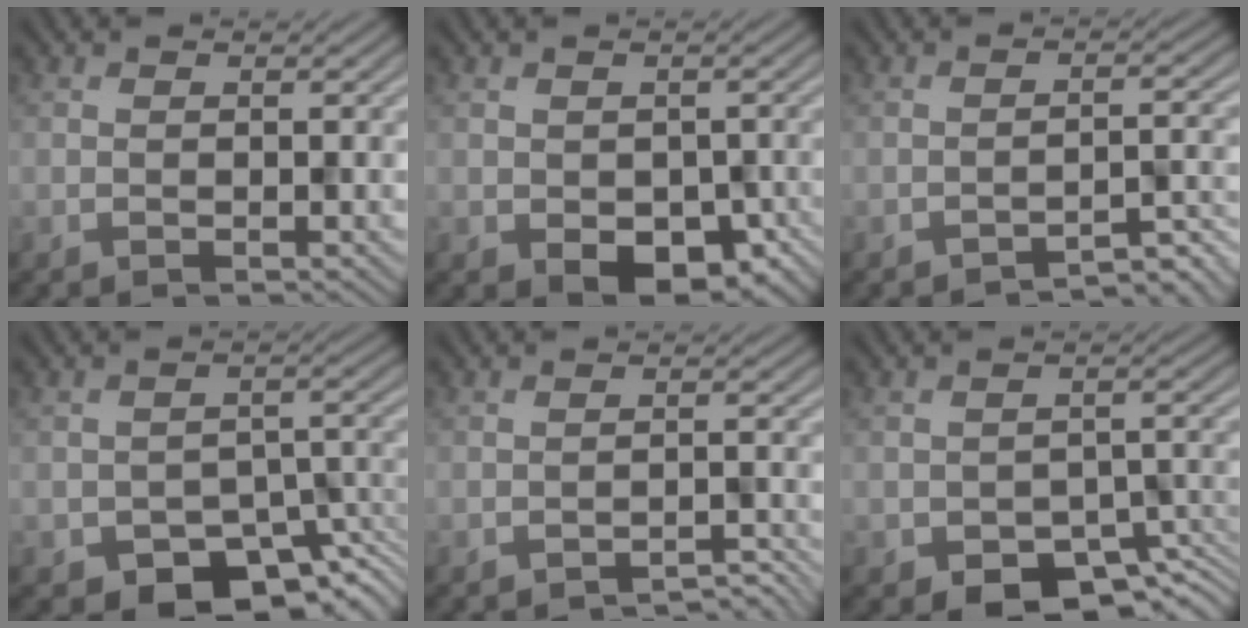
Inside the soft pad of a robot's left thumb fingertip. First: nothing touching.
{"total": 6.1, "force": [-2.4, 4.0, 4.0], "torque": [-0.068, -0.029, -0.024]}
{"total": 3.6, "force": [-3.1, 0.5, 1.7], "torque": [-0.021, 0.010, -0.045]}
{"total": 8.8, "force": [-5.5, 4.9, 4.9], "torque": [-0.068, -0.022, -0.084]}
{"total": 2.1, "force": [-2.0, 0.3, 0.6], "torque": [-0.005, 0.005, -0.032]}
{"total": 6.9, "force": [-4.4, 3.6, 4.0], "torque": [-0.053, -0.018, -0.061]}